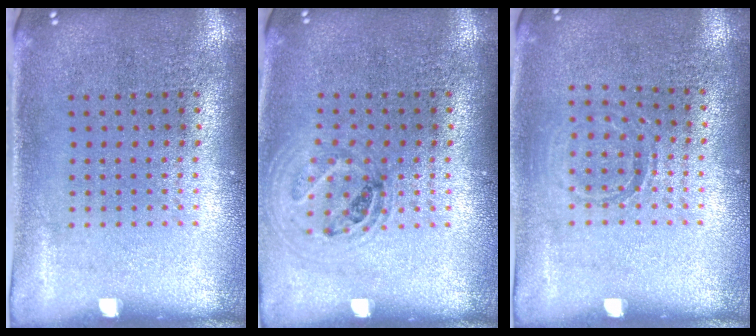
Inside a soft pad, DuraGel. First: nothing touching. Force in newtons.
{"total": 1.0, "press": 1.0, "slide": 0.2}
{"total": 0.9, "press": 0.9, "slide": 0.2}